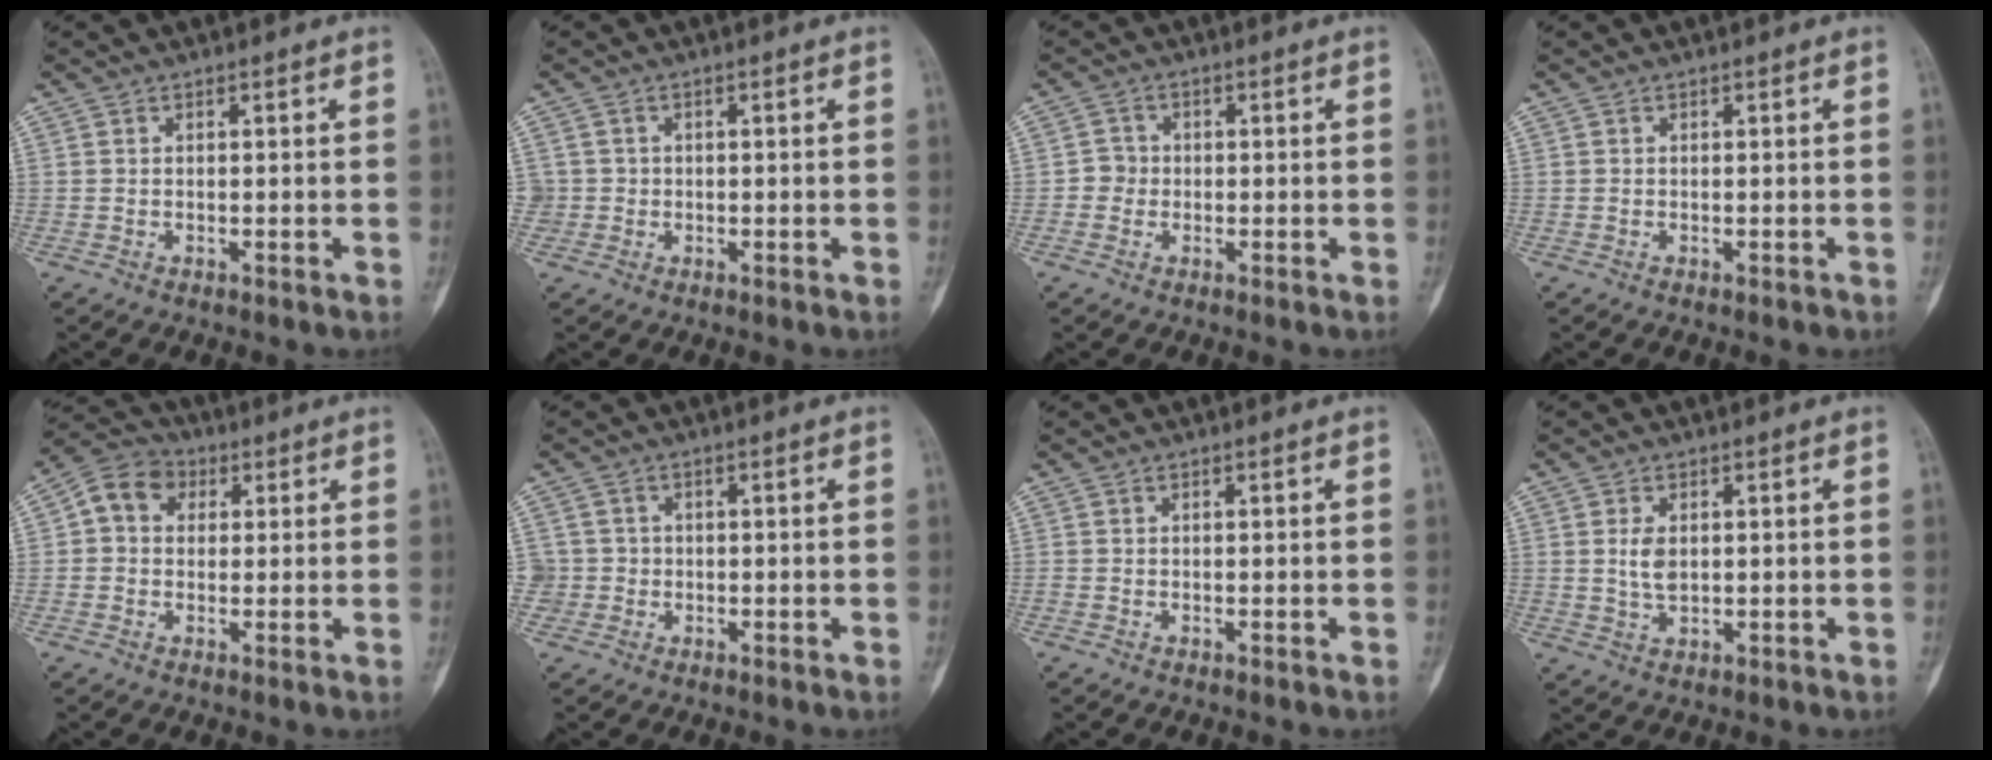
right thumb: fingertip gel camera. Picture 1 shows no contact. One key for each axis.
{"total": 2.1, "fx": -0.2, "fy": 2.1, "fz": -0.2, "tx": 0.021, "ty": 0.008, "tz": -0.005}
{"total": 2.4, "fx": -0.5, "fy": 2.3, "fz": 0.5, "tx": 0.010, "ty": 0.010, "tz": -0.016}
{"total": 0.0}
{"total": 7.5, "fx": 1.7, "fy": 6.2, "fz": 3.9, "tx": -0.047, "ty": 0.017, "tz": 0.017}
{"total": 3.0, "fx": -0.3, "fy": 3.0, "fz": -0.3, "tx": 0.031, "ty": 0.011, "tz": -0.010}
{"total": 0.0}
{"total": 3.8, "fx": 0.6, "fy": 2.3, "fz": 3.0, "tx": -0.055, "ty": -0.006, "tz": 0.016}